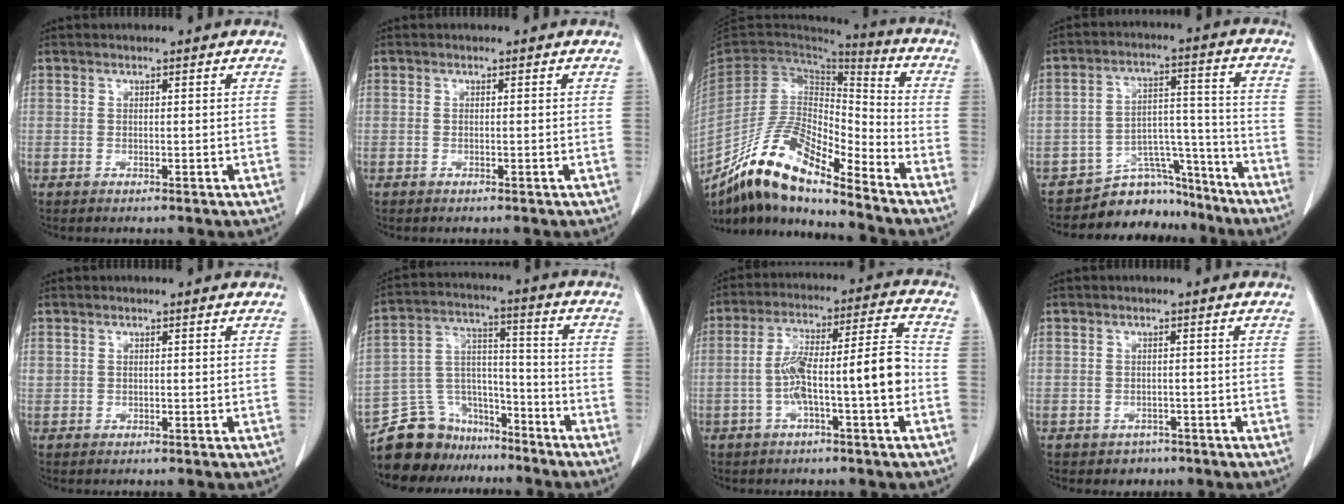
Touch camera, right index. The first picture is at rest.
{"total": 0.0}
{"total": 16.4, "force": [-13.2, 3.7, 9.1], "torque": [-0.161, 0.015, -0.245]}
{"total": 9.8, "force": [-9.0, 3.9, 0.4], "torque": [0.012, 0.071, -0.140]}
{"total": 0.8, "force": [0.3, 0.7, 0.2], "torque": [0.004, 0.008, 0.005]}
{"total": 14.7, "force": [-12.6, 7.1, 2.4], "torque": [-0.051, 0.065, -0.219]}
{"total": 11.7, "force": [-2.8, 1.0, 11.4], "torque": [-0.195, 0.033, -0.047]}
{"total": 2.5, "force": [-1.3, 2.2, 0.0], "torque": [0.002, 0.009, -0.016]}